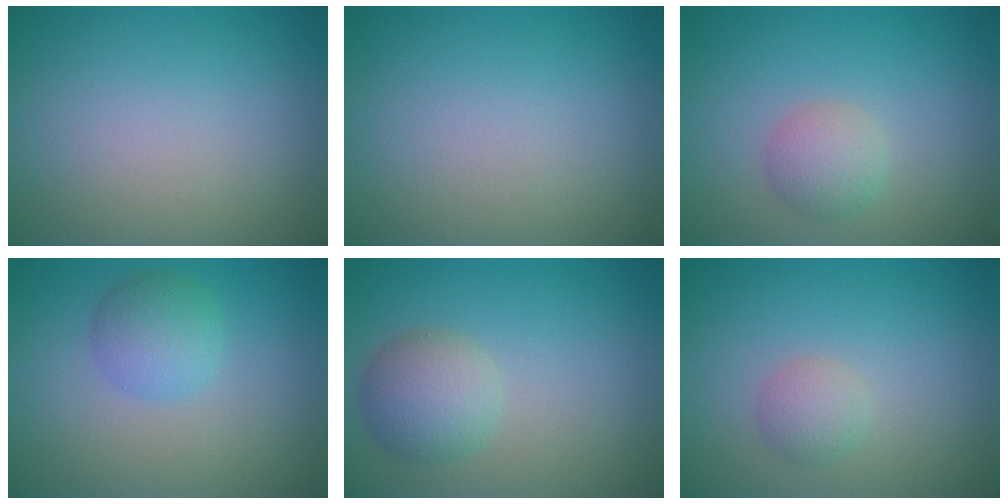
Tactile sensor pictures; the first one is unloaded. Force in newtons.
{"total": 0.0}
{"total": 2.3, "press": 2.3, "slide": 0.1}
{"total": 2.9, "press": 2.9, "slide": 0.2}
{"total": 2.8, "press": 2.8, "slide": 0.3}
{"total": 1.7, "press": 1.7, "slide": 0.0}